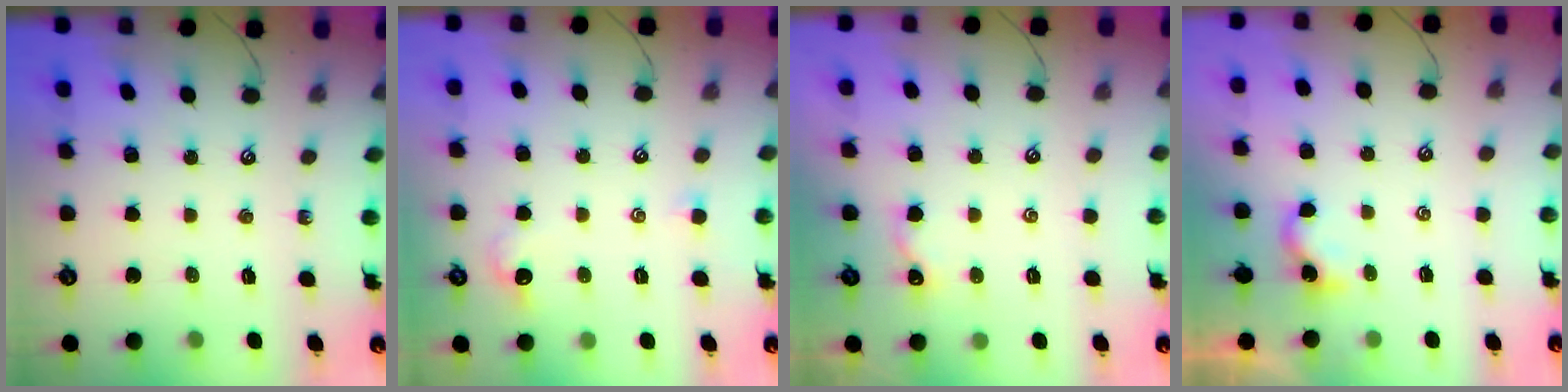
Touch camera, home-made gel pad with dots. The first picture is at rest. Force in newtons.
{"total": 0.9, "press": 0.6, "slide": 0.6}
{"total": 2.3, "press": 2.2, "slide": 0.3}
{"total": 1.9, "press": 1.9, "slide": 0.3}